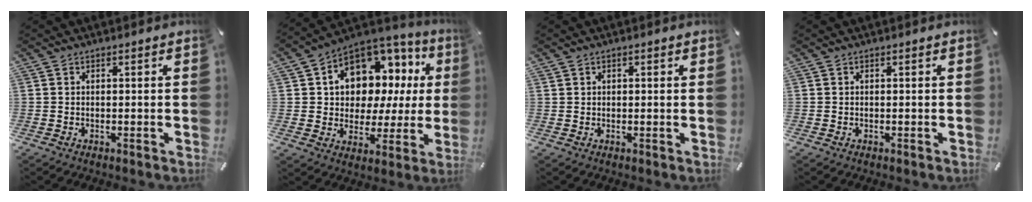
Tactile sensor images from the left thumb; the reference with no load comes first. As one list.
[{"total": 10.5, "force": [4.8, 8.7, 3.5], "torque": [-0.061, -0.054, 0.092]}, {"total": 0.5, "force": [0.3, 0.3, 0.3], "torque": [-0.005, 0.002, 0.006]}, {"total": 0.0}]